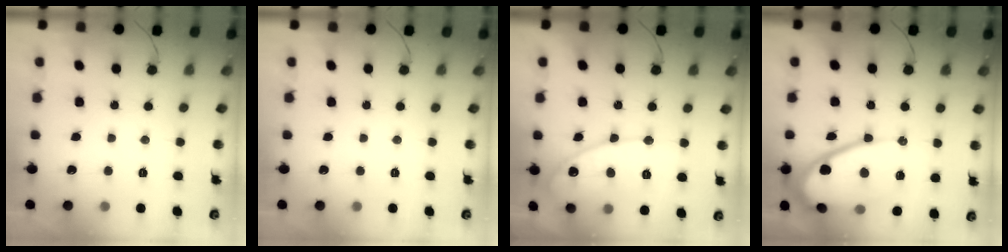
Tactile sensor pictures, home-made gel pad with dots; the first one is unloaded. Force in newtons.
{"total": 0.0}
{"total": 12.7, "press": 12.7, "slide": 0.9}
{"total": 14.4, "press": 14.4, "slide": 1.6}